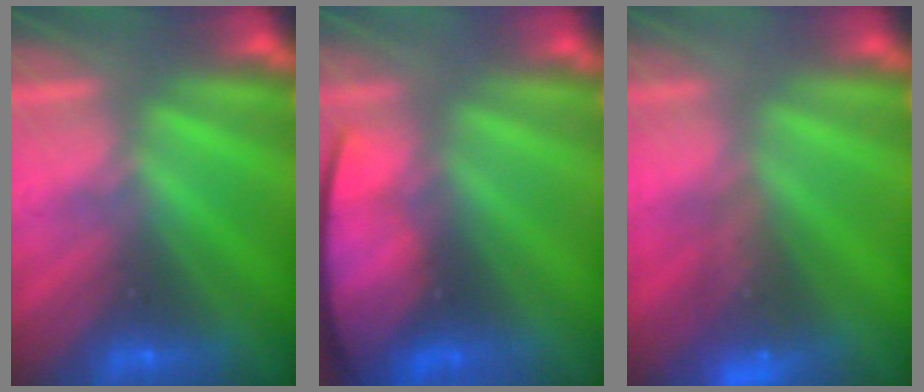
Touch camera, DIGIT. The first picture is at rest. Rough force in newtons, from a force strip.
{"total": 6.8}
{"total": 7.0}